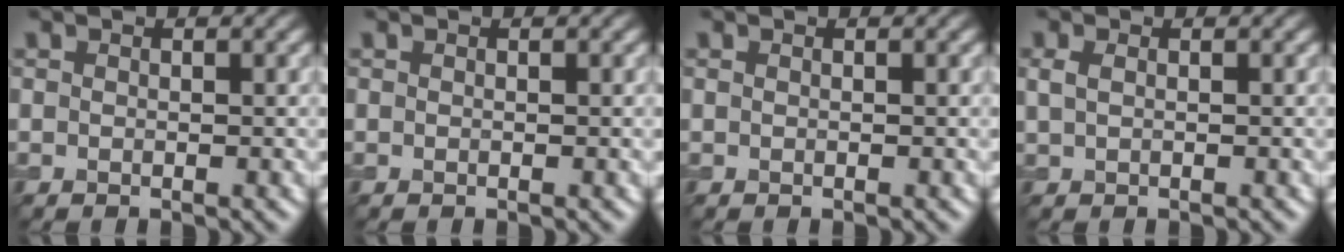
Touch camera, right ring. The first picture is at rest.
{"total": 0.0}
{"total": 0.0}
{"total": 1.0, "force": [0.2, 0.5, 0.8], "torque": [-0.021, -0.003, 0.004]}